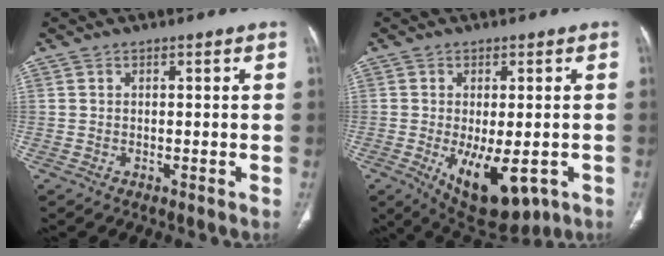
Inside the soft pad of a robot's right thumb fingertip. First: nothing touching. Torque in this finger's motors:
{"motor_torque": [1.34, 1.18, 0.04, -0.06, 0.32]}